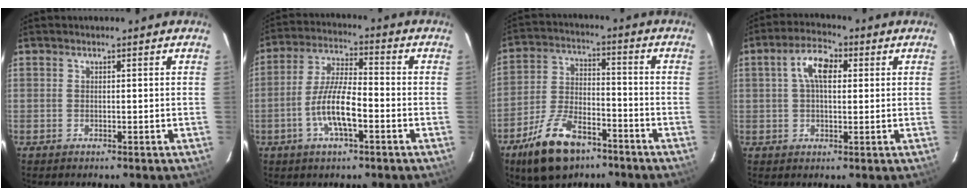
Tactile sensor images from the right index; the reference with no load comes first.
{"total": 9.8, "force": [-3.6, 2.4, 8.7], "torque": [-0.178, 0.002, -0.067]}
{"total": 15.7, "force": [-10.1, 7.6, 9.3], "torque": [-0.193, -0.001, -0.174]}
{"total": 6.6, "force": [1.7, 3.4, 5.4], "torque": [-0.099, 0.020, 0.028]}